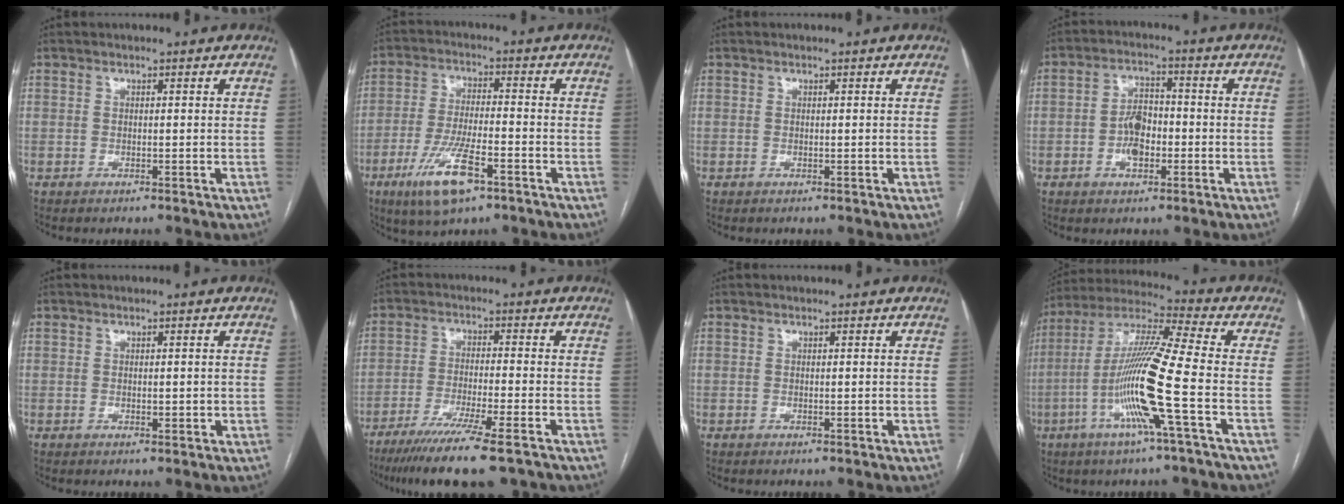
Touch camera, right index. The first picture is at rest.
{"total": 10.4, "force": [-5.5, 2.4, 8.5], "torque": [-0.174, -0.018, -0.095]}
{"total": 0.0}
{"total": 5.6, "force": [-1.6, 3.1, 4.4], "torque": [-0.084, 0.012, -0.029]}
{"total": 1.2, "force": [-0.1, 0.7, 0.9], "torque": [-0.014, 0.001, 0.002]}
{"total": 12.5, "force": [-9.4, 0.2, 8.3], "torque": [-0.136, -0.034, -0.148]}
{"total": 0.0}
{"total": 14.9, "force": [-4.3, -0.8, 14.2], "torque": [-0.282, -0.005, -0.093]}